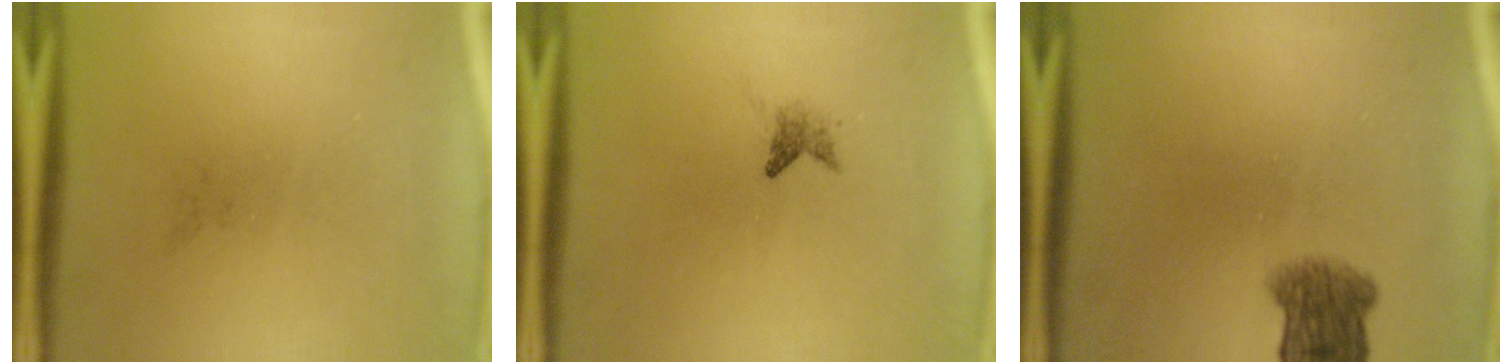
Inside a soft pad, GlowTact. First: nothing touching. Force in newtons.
{"total": 1.2}
{"total": 4.8}